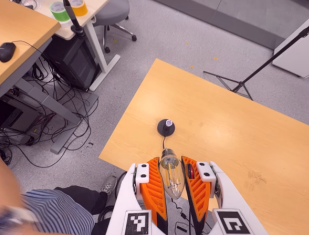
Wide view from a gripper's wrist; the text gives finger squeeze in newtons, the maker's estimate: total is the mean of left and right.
{"total": 22.5, "left": 25.2, "right": 19.8}